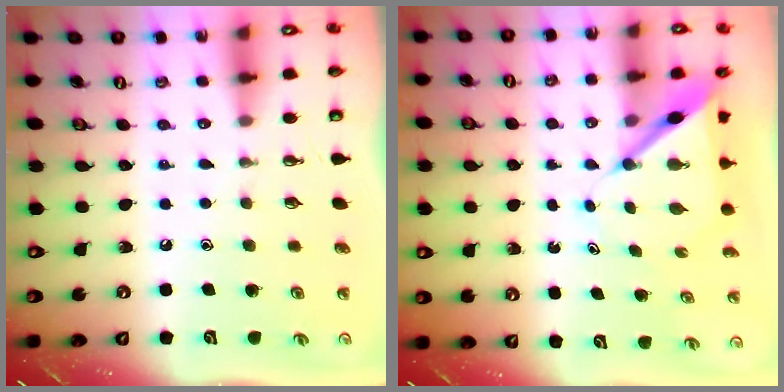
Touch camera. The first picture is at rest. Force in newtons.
{"total": 6.3, "press": 6.3, "slide": 0.6}